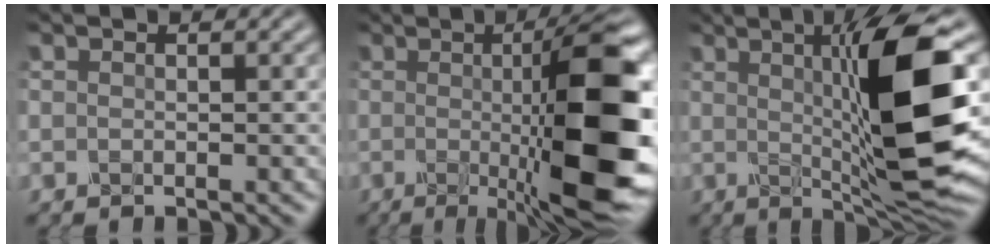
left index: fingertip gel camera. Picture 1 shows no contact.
{"total": 13.8, "force": [-0.6, 3.2, 13.5], "torque": [-0.153, -0.008, -0.007]}
{"total": 12.1, "force": [1.1, 2.0, 11.9], "torque": [-0.168, -0.003, 0.026]}